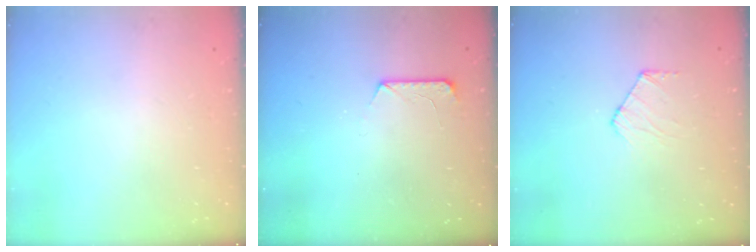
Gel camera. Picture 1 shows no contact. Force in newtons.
{"total": 7.3, "press": 7.3, "slide": 0.7}
{"total": 6.5, "press": 6.4, "slide": 0.6}